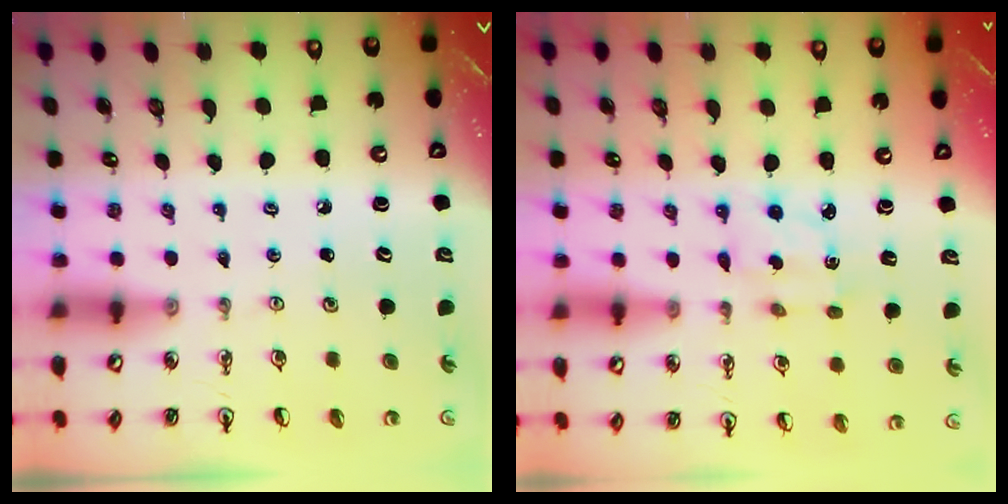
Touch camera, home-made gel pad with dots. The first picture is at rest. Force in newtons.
{"total": 3.7, "press": 3.7, "slide": 0.6}